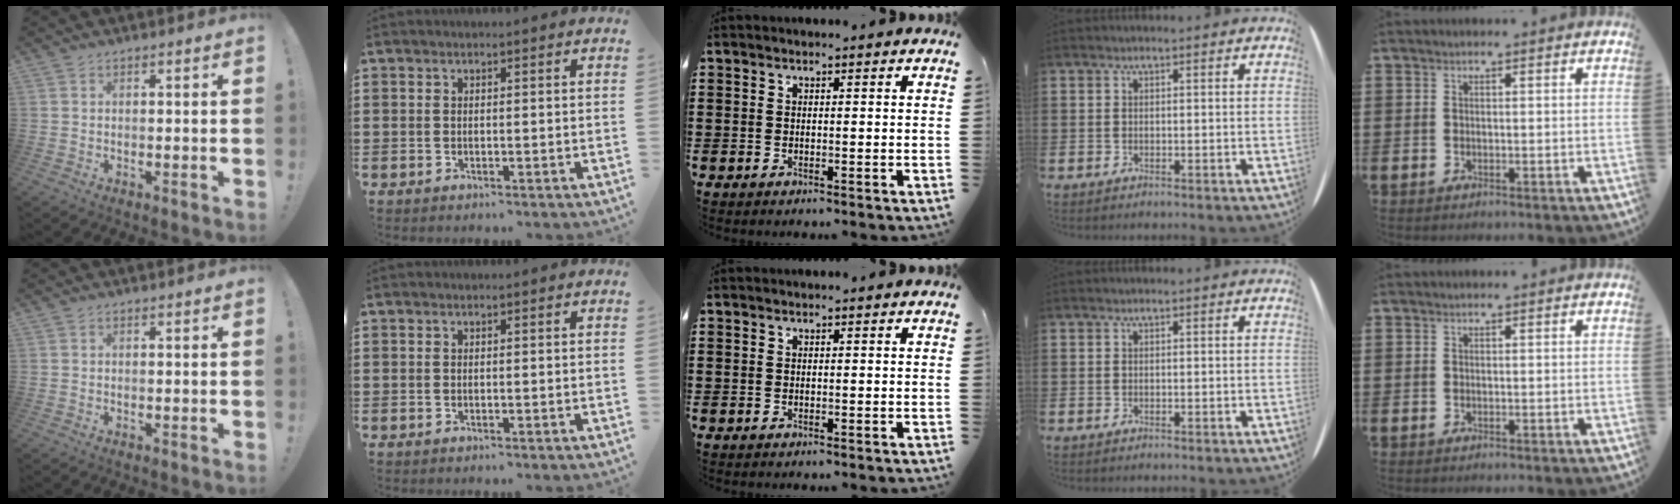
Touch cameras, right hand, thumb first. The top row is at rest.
{}